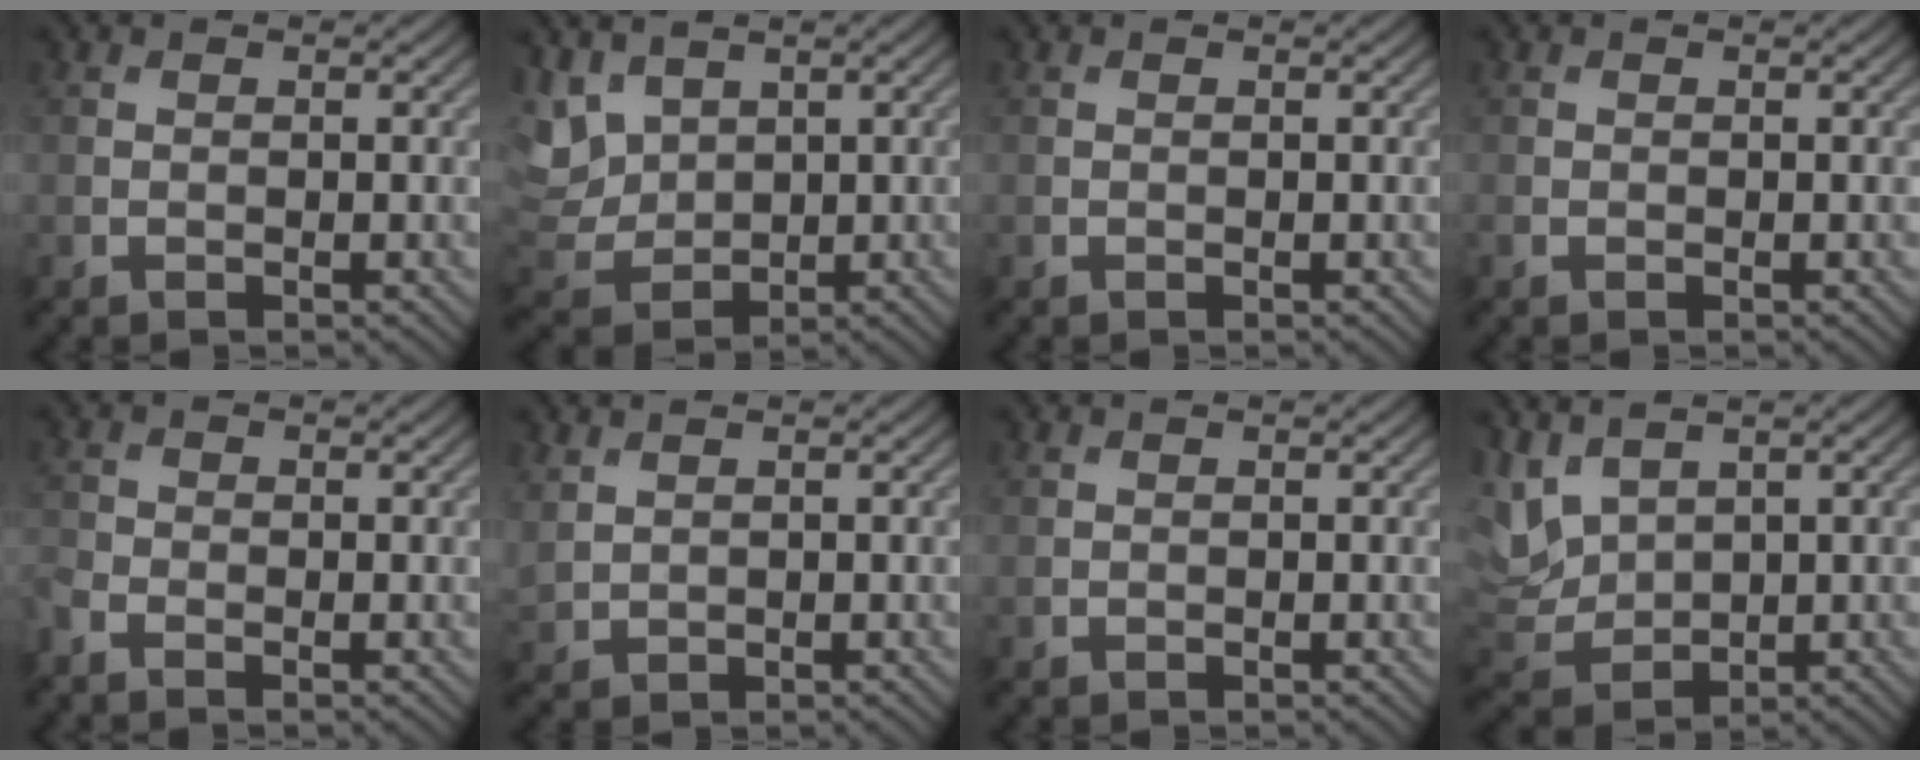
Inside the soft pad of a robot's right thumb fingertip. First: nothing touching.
{"total": 6.6, "force": [3.5, 4.2, 3.7], "torque": [-0.120, 0.006, 0.072]}
{"total": 0.0}
{"total": 0.0}
{"total": 2.1, "force": [-1.7, 0.8, 0.9], "torque": [-0.026, -0.007, -0.048]}
{"total": 1.7, "force": [1.2, 1.0, 0.8], "torque": [-0.028, 0.002, 0.032]}
{"total": 0.0}
{"total": 6.4, "force": [3.9, 3.2, 4.0], "torque": [-0.125, 0.007, 0.079]}